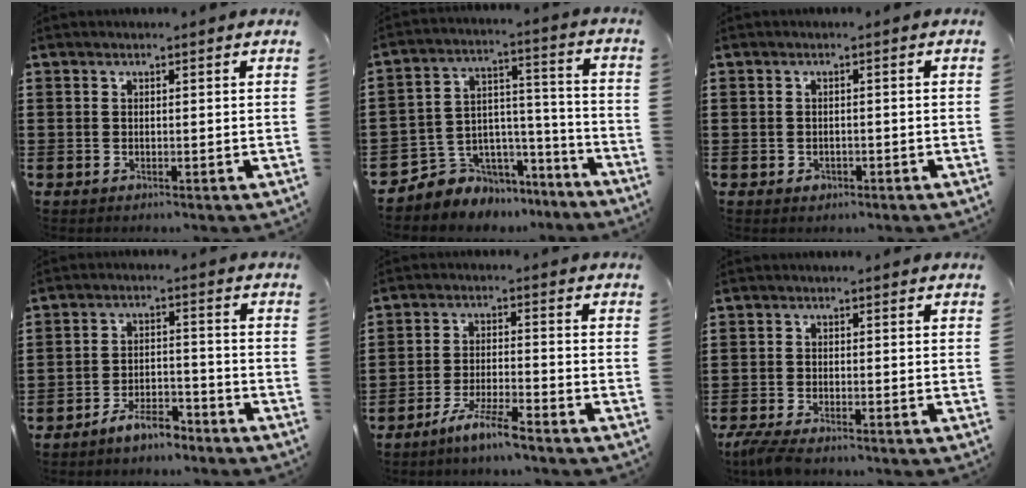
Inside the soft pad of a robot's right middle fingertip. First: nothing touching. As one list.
[{"total": 5.8, "force": [-4.6, 3.6, -0.5], "torque": [-0.008, 0.008, -0.088]}, {"total": 1.0, "force": [-0.5, 0.8, 0.3], "torque": [-0.009, 0.001, -0.010]}, {"total": 5.6, "force": [-5.0, 1.4, 2.0], "torque": [-0.043, 0.009, -0.099]}, {"total": 5.5, "force": [-4.6, 0.1, 3.1], "torque": [-0.071, -0.009, -0.089]}, {"total": 2.8, "force": [-2.3, 0.2, 1.6], "torque": [-0.047, -0.010, -0.049]}]